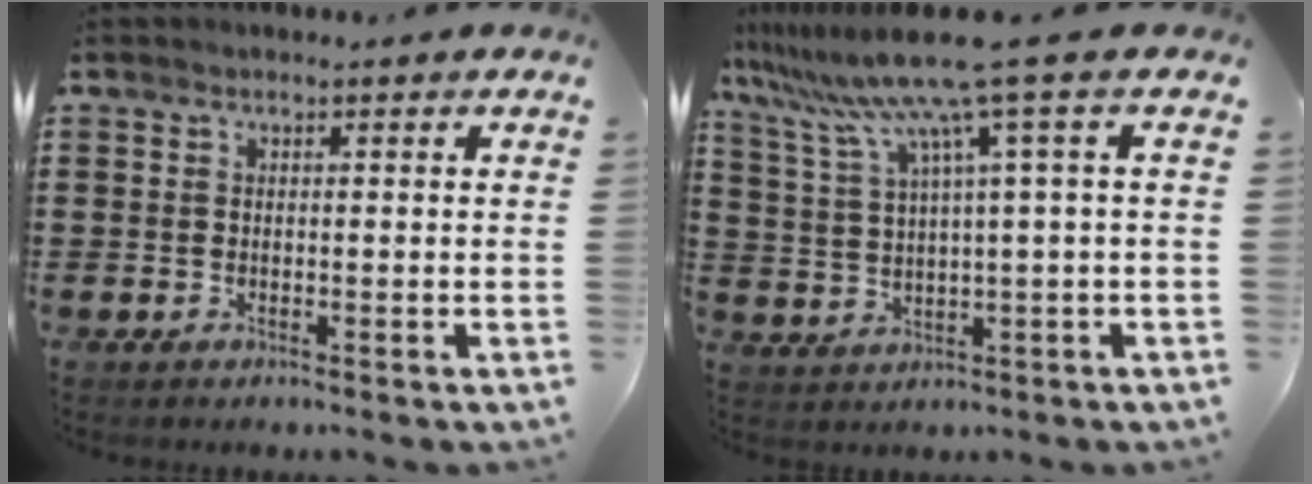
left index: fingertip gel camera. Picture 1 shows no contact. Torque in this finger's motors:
{"motor_torque": [0.44, 0.31, 0.34, 0.06]}